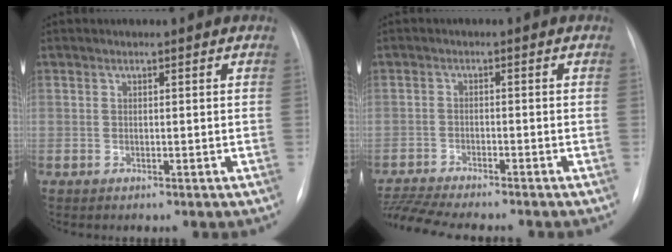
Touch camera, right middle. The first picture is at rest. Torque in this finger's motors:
{"motor_torque": [0.09, -0.15, 0.07, 0.02]}